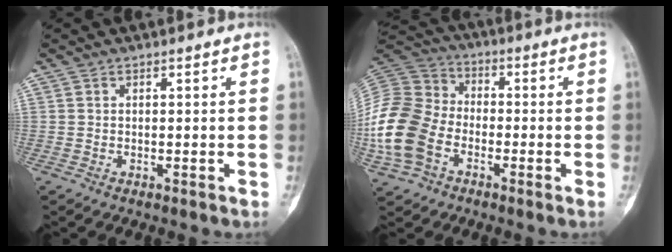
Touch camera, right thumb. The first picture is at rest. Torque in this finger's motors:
{"motor_torque": [0.07, 1.04, 1.69, -0.66, 0.36]}